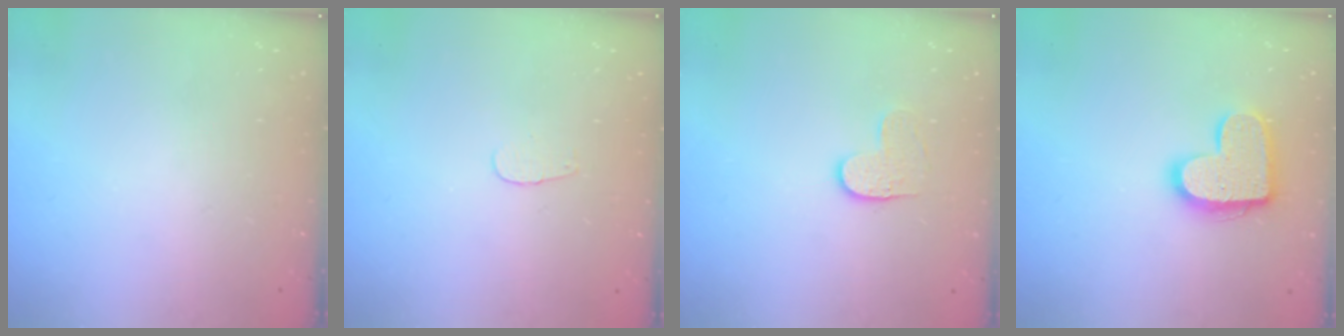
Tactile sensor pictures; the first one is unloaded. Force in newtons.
{"total": 3.2, "press": 3.2, "slide": 0.3}
{"total": 4.0, "press": 3.9, "slide": 0.4}
{"total": 14.5, "press": 14.5, "slide": 0.8}